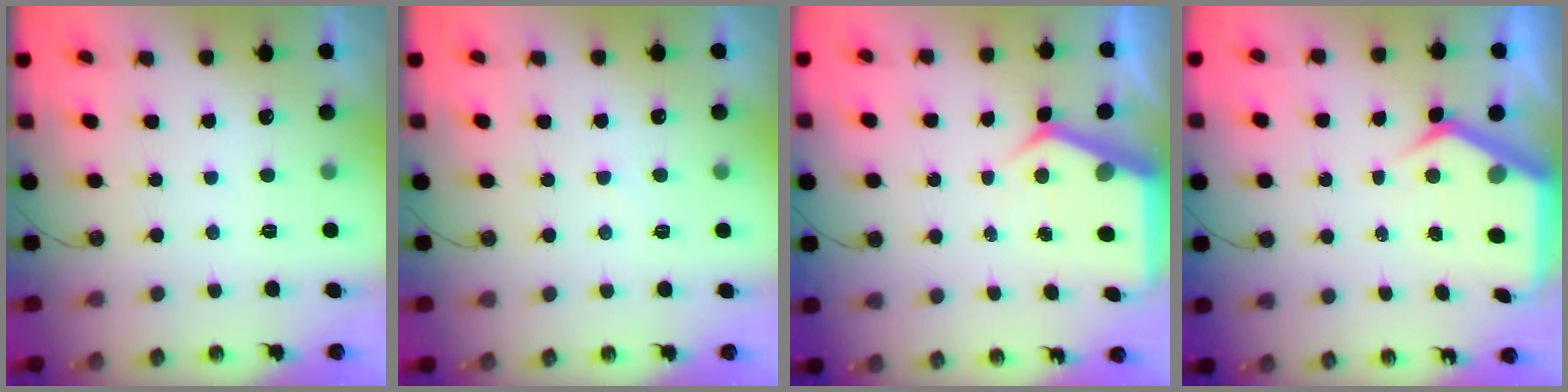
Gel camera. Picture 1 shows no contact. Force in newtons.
{"total": 3.8, "press": 3.8, "slide": 0.4}
{"total": 5.8, "press": 5.7, "slide": 0.8}
{"total": 7.4, "press": 7.3, "slide": 1.0}